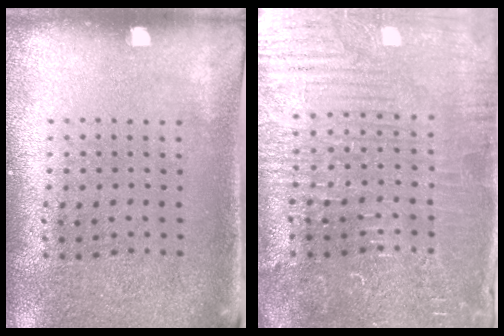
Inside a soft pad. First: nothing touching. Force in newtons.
{"total": 4.4, "press": 4.2, "slide": 1.2}